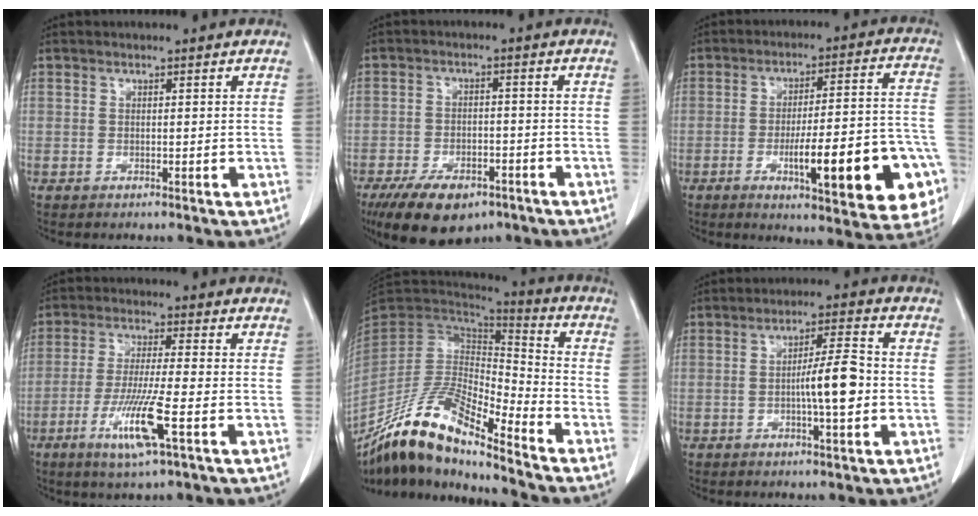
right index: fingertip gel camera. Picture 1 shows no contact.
{"total": 11.5, "force": [-7.8, 5.4, 6.5], "torque": [-0.113, -0.009, -0.124]}
{"total": 20.7, "force": [-6.9, 3.5, 19.2], "torque": [-0.186, 0.018, -0.081]}
{"total": 9.3, "force": [-3.8, -0.1, 8.6], "torque": [-0.169, -0.020, -0.071]}
{"total": 18.2, "force": [-14.8, 2.1, 10.3], "torque": [-0.202, -0.001, -0.280]}
{"total": 7.0, "force": [-1.0, 0.5, 6.9], "torque": [-0.114, 0.006, -0.019]}